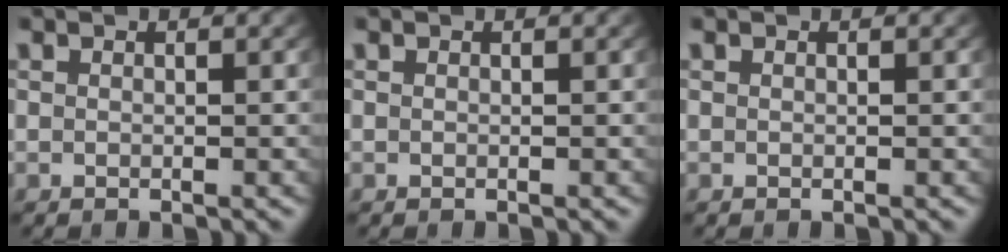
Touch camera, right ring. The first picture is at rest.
{"total": 0.0}
{"total": 0.0}